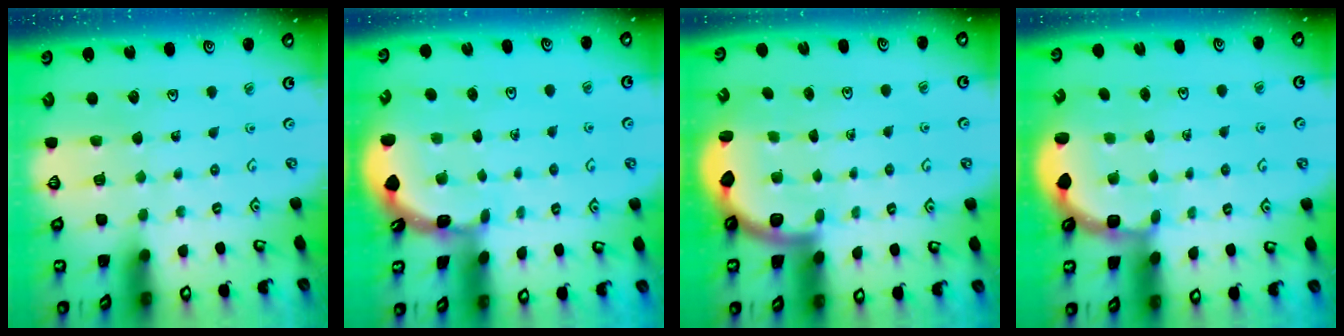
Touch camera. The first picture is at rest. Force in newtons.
{"total": 1.7, "press": 1.7, "slide": 0.1}
{"total": 2.6, "press": 2.5, "slide": 0.7}
{"total": 2.7, "press": 2.4, "slide": 1.4}